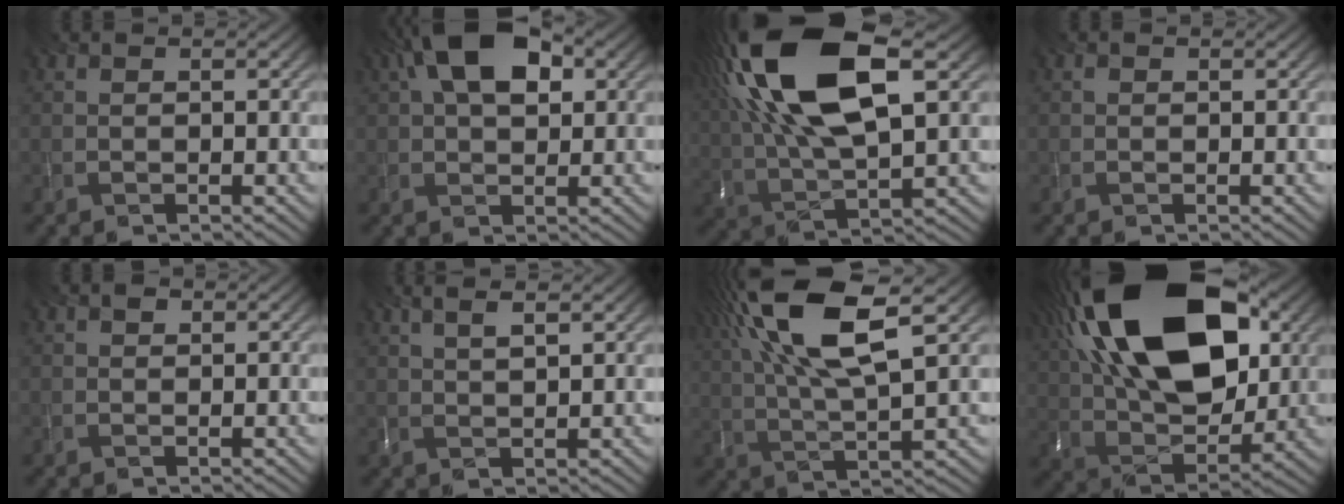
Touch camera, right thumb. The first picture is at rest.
{"total": 10.3, "force": [3.9, 5.5, 7.7], "torque": [-0.149, 0.030, 0.054]}
{"total": 19.3, "force": [7.5, 7.7, 16.0], "torque": [-0.340, 0.047, 0.112]}
{"total": 0.0}
{"total": 0.6, "force": [0.3, 0.4, 0.2], "torque": [0.001, 0.002, 0.002]}
{"total": 2.8, "force": [1.9, 0.0, 2.0], "torque": [-0.043, 0.001, 0.041]}
{"total": 15.1, "force": [6.9, 4.1, 12.7], "torque": [-0.282, 0.026, 0.123]}
{"total": 22.7, "force": [9.2, 12.6, 16.5], "torque": [-0.340, 0.065, 0.134]}